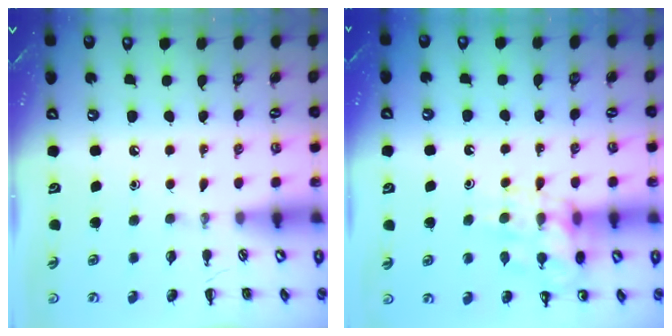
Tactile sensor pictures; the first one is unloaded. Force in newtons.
{"total": 14.9, "press": 14.7, "slide": 2.6}